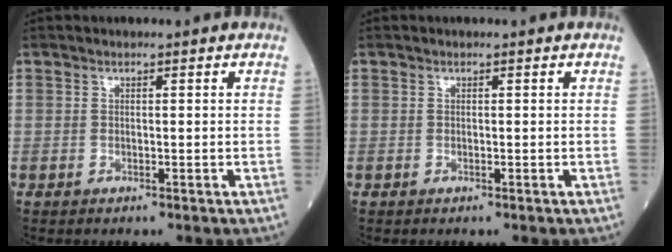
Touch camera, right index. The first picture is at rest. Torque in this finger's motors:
{"motor_torque": [0.05, 0.03, 0.03, 0.01]}